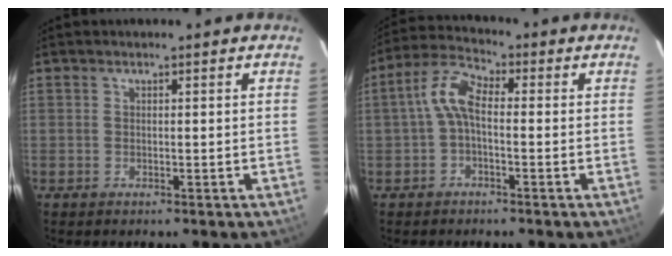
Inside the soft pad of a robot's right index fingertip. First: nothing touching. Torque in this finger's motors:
{"motor_torque": [0.93, -0.22, 0.57, 0.15]}